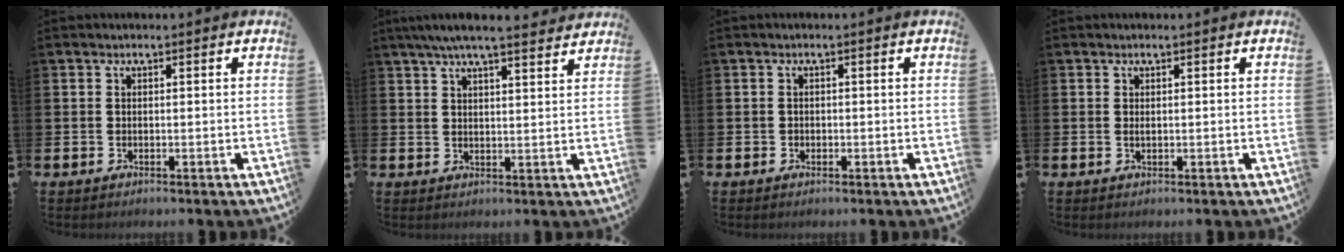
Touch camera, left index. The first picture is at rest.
{"total": 5.7, "force": [5.2, 0.4, 2.3], "torque": [-0.048, -0.017, 0.092]}
{"total": 0.6, "force": [-0.2, 0.6, 0.1], "torque": [0.005, 0.002, -0.007]}
{"total": 0.5, "force": [0.2, 0.1, 0.5], "torque": [-0.002, -0.002, 0.001]}